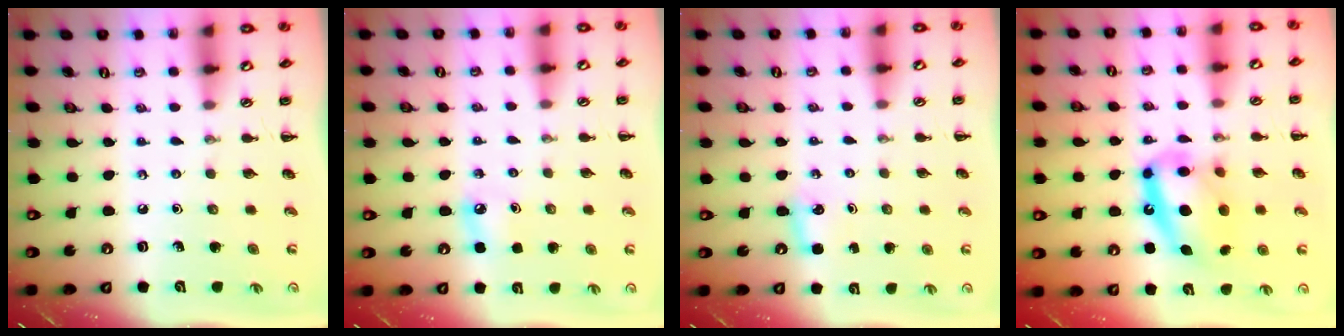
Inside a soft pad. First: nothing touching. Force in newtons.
{"total": 6.0, "press": 5.8, "slide": 1.7}
{"total": 4.2, "press": 4.0, "slide": 1.3}
{"total": 15.5, "press": 14.8, "slide": 4.5}